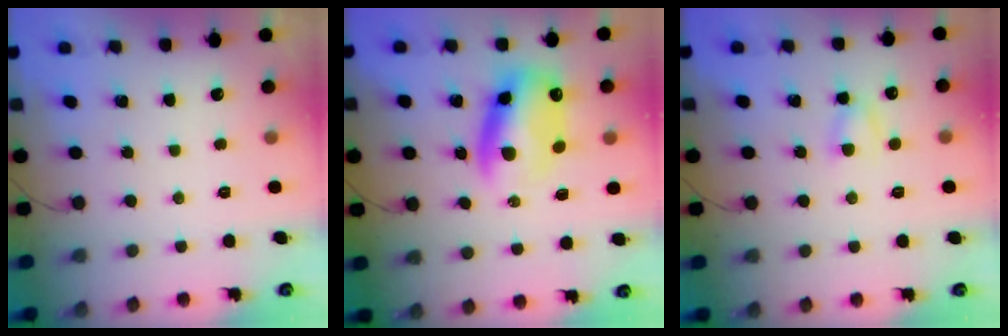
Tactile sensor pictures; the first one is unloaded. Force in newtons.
{"total": 11.0, "press": 10.7, "slide": 2.7}
{"total": 3.8, "press": 3.6, "slide": 1.3}